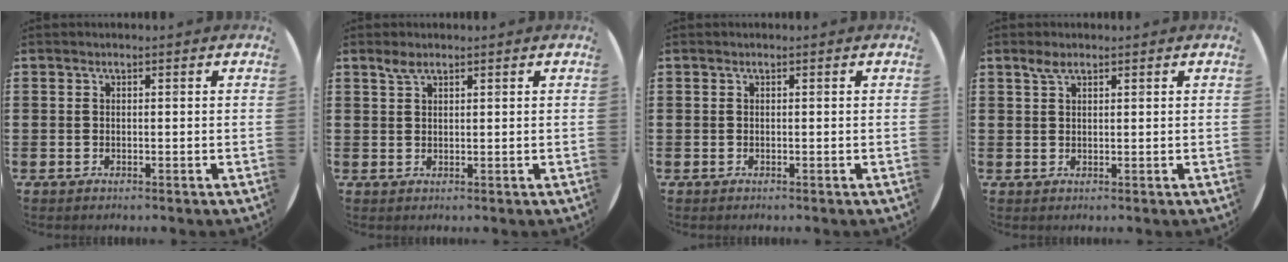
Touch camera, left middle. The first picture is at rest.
{"total": 1.7, "force": [1.3, 0.6, 0.9], "torque": [-0.020, 0.003, 0.023]}
{"total": 0.0}
{"total": 1.8, "force": [1.2, 0.7, 1.1], "torque": [-0.024, 0.004, 0.022]}